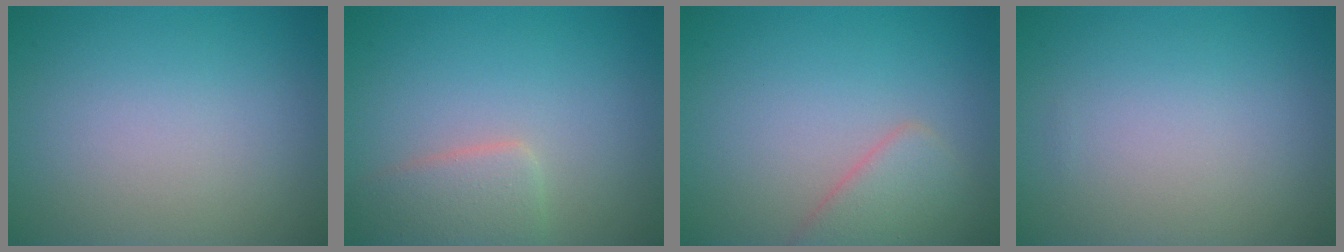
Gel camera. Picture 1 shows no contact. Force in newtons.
{"total": 2.9, "press": 2.9, "slide": 0.3}
{"total": 2.9, "press": 2.9, "slide": 0.1}
{"total": 0.0}